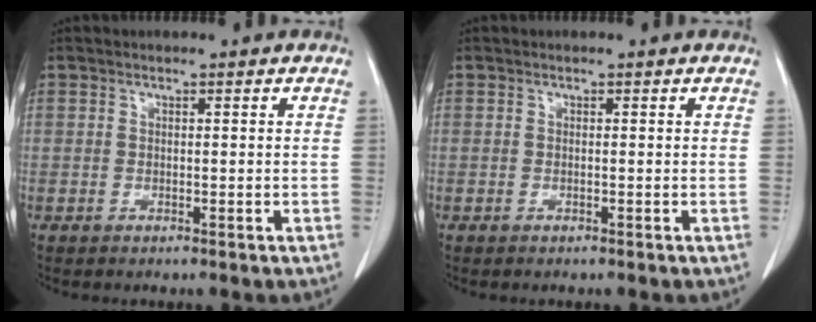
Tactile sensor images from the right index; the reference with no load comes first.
{"total": 0.0}